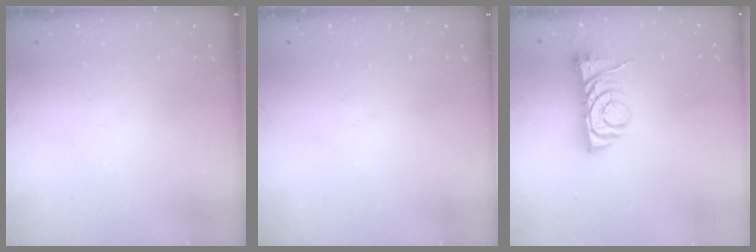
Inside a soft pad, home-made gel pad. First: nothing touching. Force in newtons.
{"total": 0.0}
{"total": 7.1, "press": 7.0, "slide": 0.9}